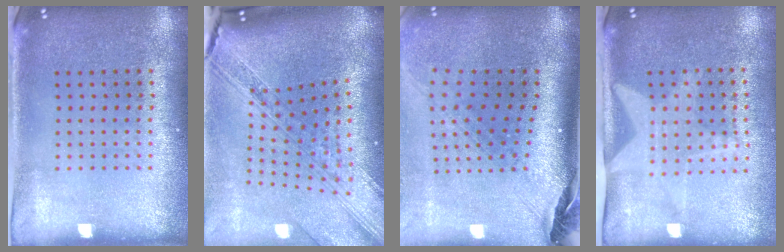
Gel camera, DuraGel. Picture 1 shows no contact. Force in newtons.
{"total": 4.0, "press": 3.0, "slide": 2.8}
{"total": 2.7, "press": 2.0, "slide": 1.8}
{"total": 1.5, "press": 1.4, "slide": 0.5}